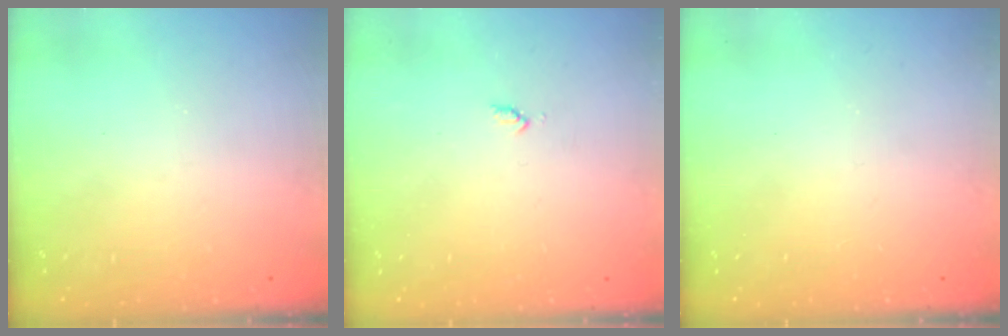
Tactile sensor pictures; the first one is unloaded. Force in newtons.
{"total": 3.0, "press": 3.0, "slide": 0.4}
{"total": 0.0}